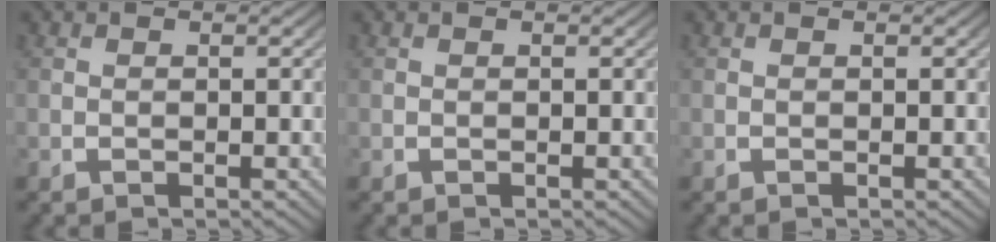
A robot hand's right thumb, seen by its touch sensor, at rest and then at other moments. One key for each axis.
{"total": 0.0}
{"total": 0.0}